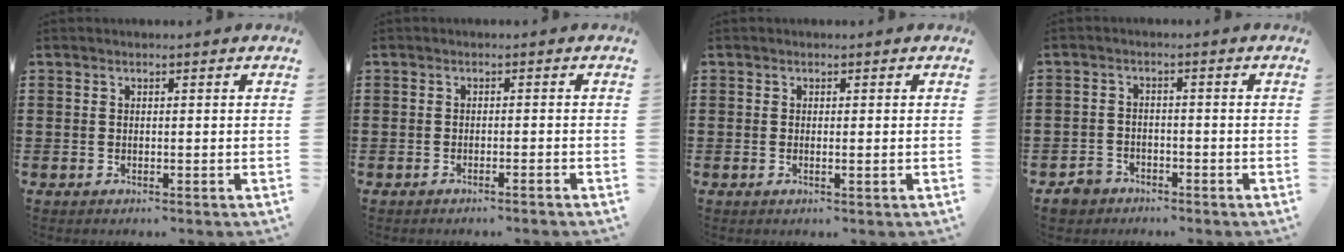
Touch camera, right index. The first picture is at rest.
{"total": 1.1, "force": [-1.0, -0.3, 0.5], "torque": [-0.009, 0.000, -0.020]}
{"total": 0.7, "force": [0.0, 0.0, 0.7], "torque": [-0.012, -0.004, 0.000]}
{"total": 2.8, "force": [-2.5, 1.3, 0.3], "torque": [-0.020, 0.003, -0.054]}